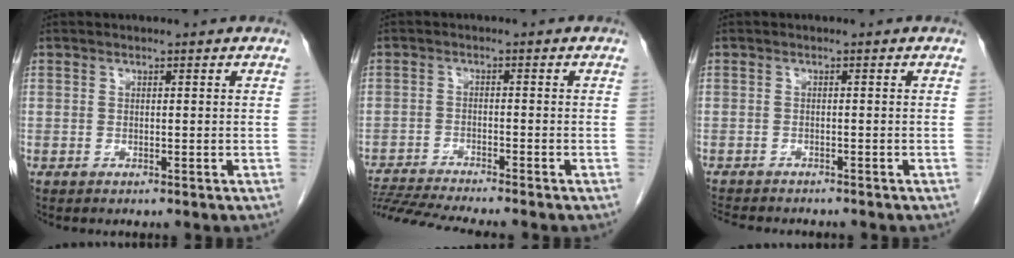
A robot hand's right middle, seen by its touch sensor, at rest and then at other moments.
{"total": 10.2, "force": [-9.4, -1.1, 3.9], "torque": [-0.061, -0.011, -0.157]}
{"total": 6.2, "force": [-5.7, 1.5, 2.2], "torque": [-0.034, -0.007, -0.084]}